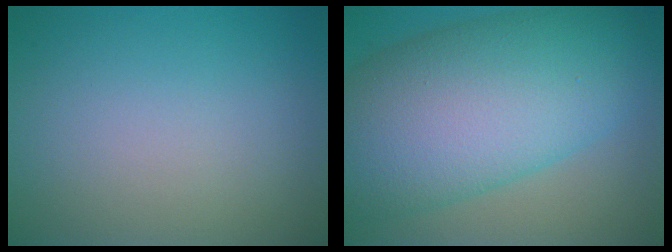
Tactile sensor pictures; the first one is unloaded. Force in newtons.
{"total": 13.9, "press": 13.9, "slide": 0.2}